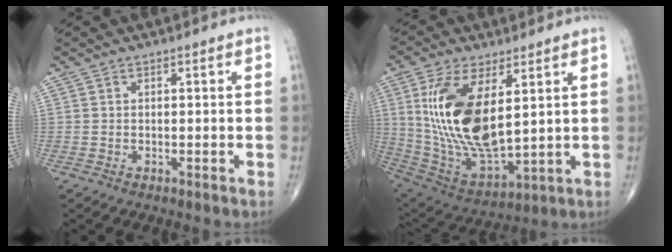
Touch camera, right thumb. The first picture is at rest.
{"total": 19.8, "force": [4.8, 9.0, 16.9], "torque": [-0.330, -0.029, 0.104]}